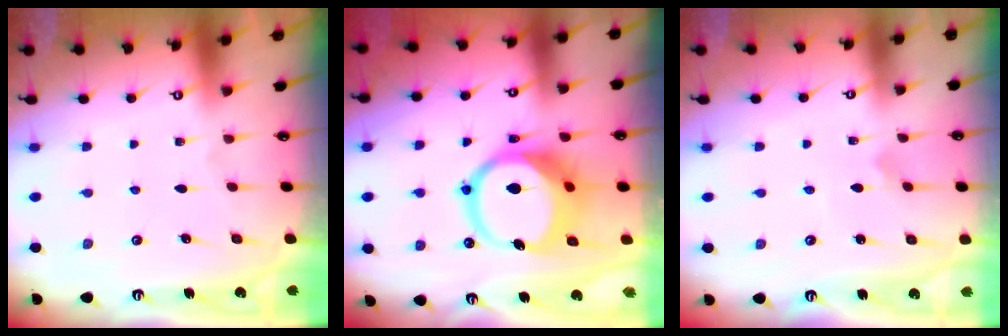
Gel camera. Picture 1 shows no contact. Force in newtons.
{"total": 15.7, "press": 15.6, "slide": 1.4}
{"total": 2.2, "press": 2.2, "slide": 0.1}